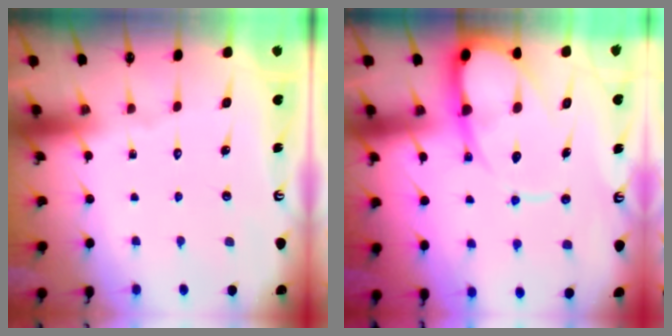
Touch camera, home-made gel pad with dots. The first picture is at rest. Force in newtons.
{"total": 12.3, "press": 12.2, "slide": 1.3}